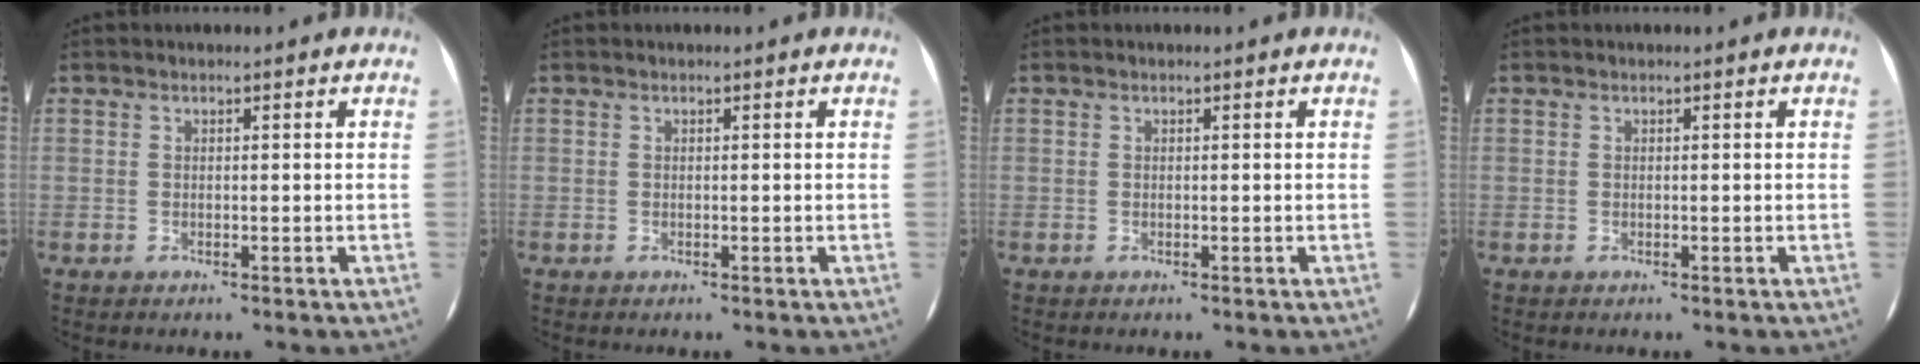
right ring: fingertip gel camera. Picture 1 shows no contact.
{"total": 0.0}
{"total": 0.0}
{"total": 0.0}